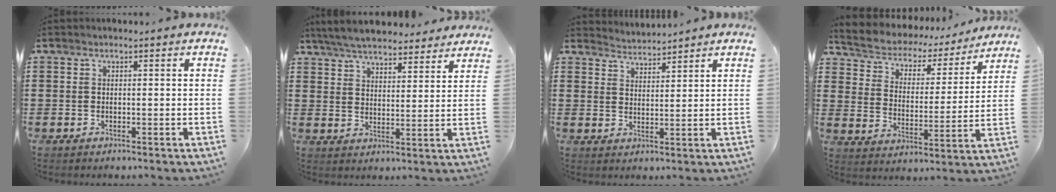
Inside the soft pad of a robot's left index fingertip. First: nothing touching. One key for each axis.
{"total": 6.0, "fx": 5.8, "fy": 0.9, "fz": 1.3, "tx": -0.049, "ty": -0.018, "tz": 0.105}
{"total": 2.9, "fx": 2.9, "fy": -0.1, "fz": -0.6, "tx": 0.001, "ty": -0.013, "tz": 0.054}
{"total": 4.0, "fx": 3.7, "fy": 1.5, "fz": 0.2, "tx": -0.030, "ty": -0.028, "tz": 0.056}